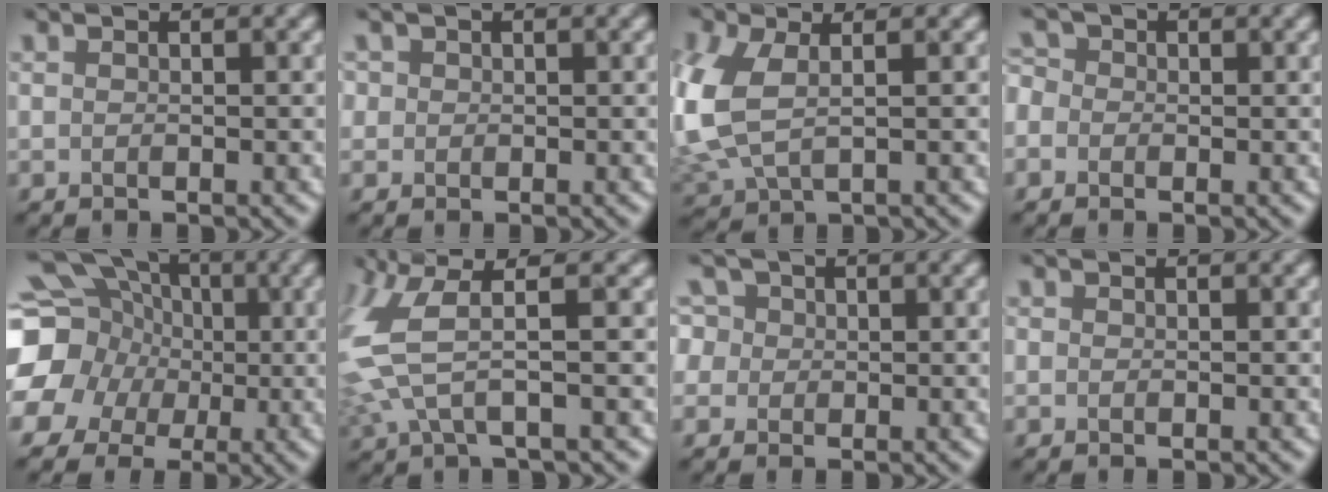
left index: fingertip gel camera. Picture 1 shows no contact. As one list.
[{"total": 1.0, "force": [-0.5, -0.1, -0.9], "torque": [0.016, 0.001, 0.010]}, {"total": 5.5, "force": [-0.1, 3.2, 4.5], "torque": [-0.146, -0.005, 0.019]}, {"total": 1.1, "force": [-0.7, 0.9, -0.3], "torque": [0.000, 0.008, -0.011]}, {"total": 18.0, "force": [0.5, 17.1, 5.6], "torque": [-0.164, 0.000, -0.017]}, {"total": 4.8, "force": [0.5, 0.8, 4.7], "torque": [-0.139, -0.001, 0.032]}, {"total": 4.0, "force": [1.6, 3.3, 1.5], "torque": [-0.044, 0.025, 0.021]}, {"total": 0.8, "force": [-0.6, -0.2, -0.5], "torque": [0.001, -0.002, 0.003]}]